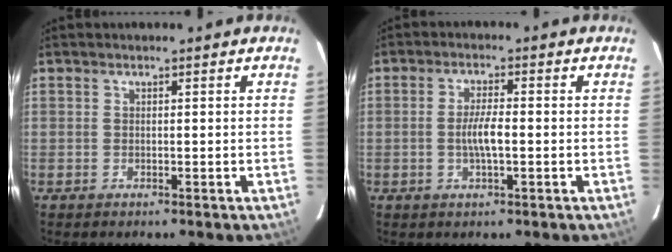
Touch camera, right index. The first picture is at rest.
{"total": 4.4, "force": [-0.8, 0.8, 4.3], "torque": [-0.079, 0.000, -0.014]}